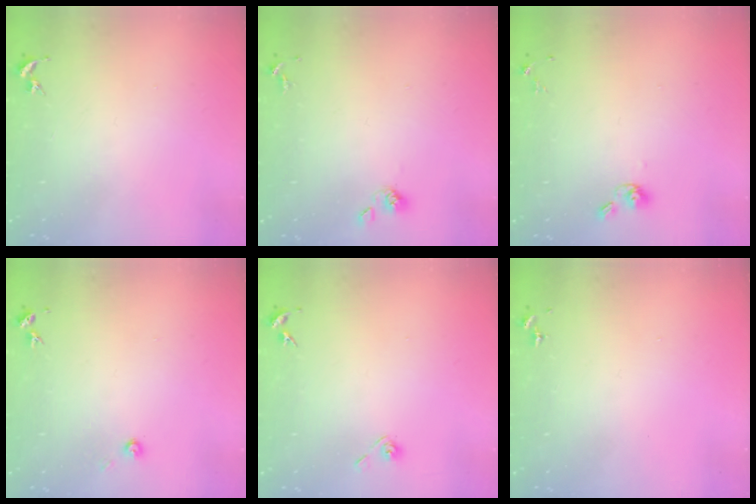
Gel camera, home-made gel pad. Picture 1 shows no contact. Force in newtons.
{"total": 4.4, "press": 3.9, "slide": 2.0}
{"total": 6.1, "press": 5.7, "slide": 2.3}
{"total": 4.3, "press": 4.2, "slide": 0.6}
{"total": 4.0, "press": 3.6, "slide": 1.9}
{"total": 0.0}